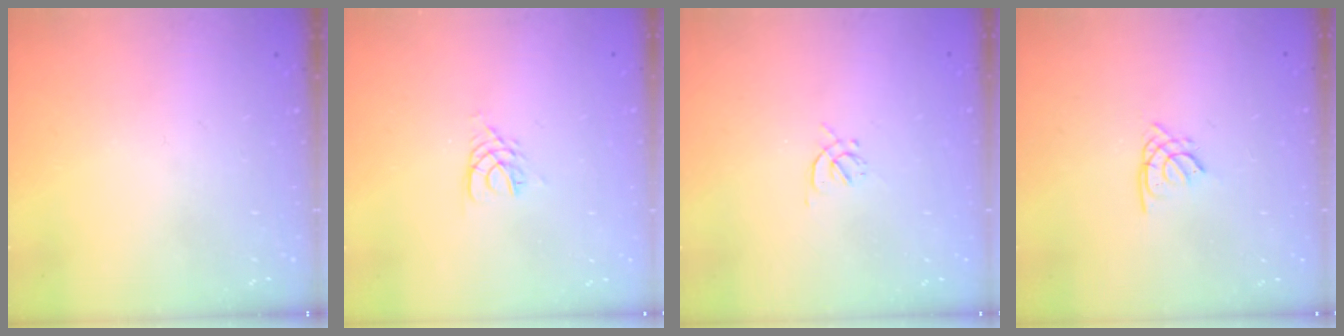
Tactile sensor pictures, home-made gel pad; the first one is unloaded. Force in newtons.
{"total": 3.0, "press": 2.9, "slide": 0.4}
{"total": 1.2, "press": 1.2, "slide": 0.4}
{"total": 1.4, "press": 1.4, "slide": 0.3}